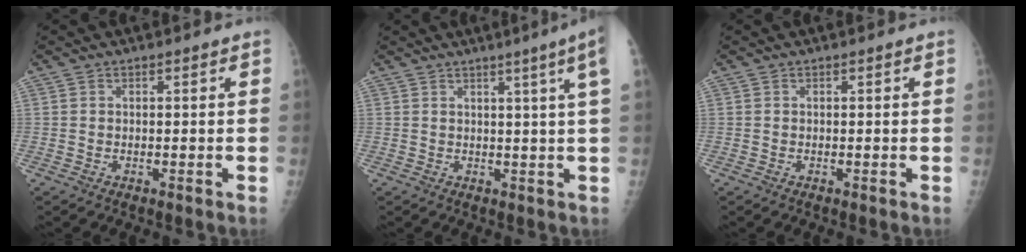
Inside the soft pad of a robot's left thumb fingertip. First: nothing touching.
{"total": 6.4, "force": [3.0, -1.4, 5.5], "torque": [-0.075, -0.009, 0.038]}
{"total": 0.0}